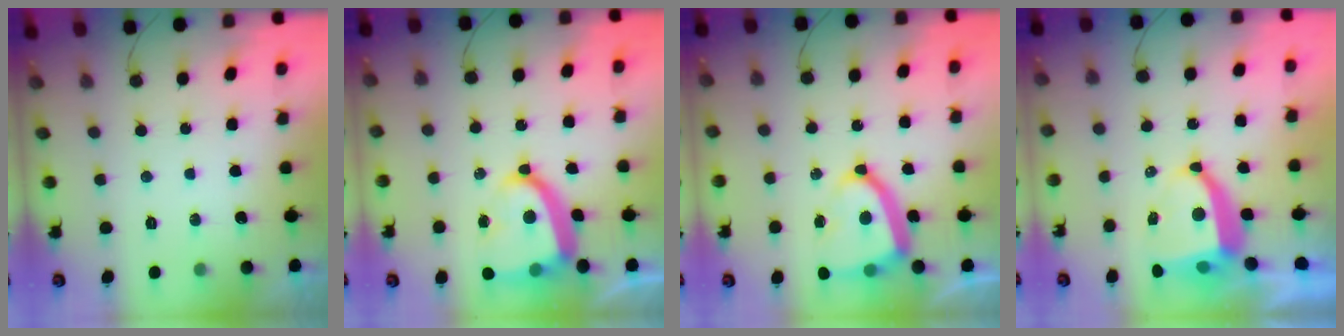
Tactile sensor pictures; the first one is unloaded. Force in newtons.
{"total": 15.7, "press": 15.6, "slide": 1.5}
{"total": 14.9, "press": 14.8, "slide": 1.7}
{"total": 8.7, "press": 8.6, "slide": 1.1}